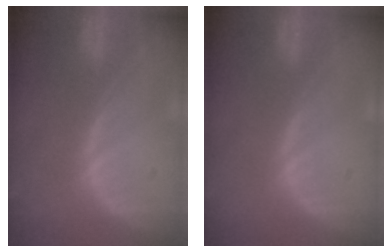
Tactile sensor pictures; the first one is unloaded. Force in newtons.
{"total": 0.0}